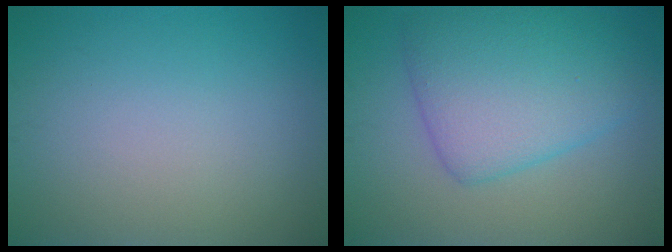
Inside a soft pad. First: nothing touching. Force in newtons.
{"total": 6.9, "press": 6.9, "slide": 0.2}